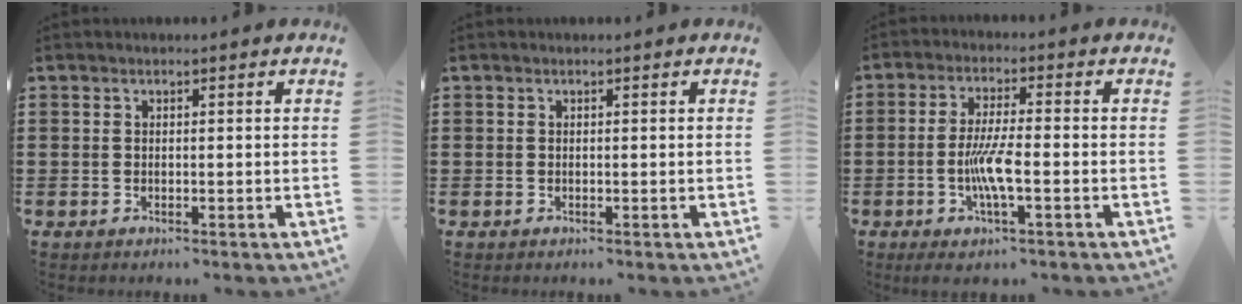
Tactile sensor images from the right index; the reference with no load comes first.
{"total": 0.0}
{"total": 6.2, "force": [-1.8, 0.9, 5.9], "torque": [-0.120, -0.010, -0.037]}